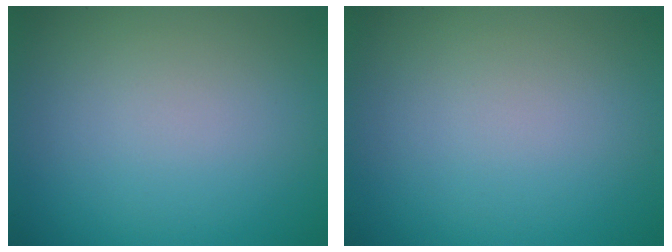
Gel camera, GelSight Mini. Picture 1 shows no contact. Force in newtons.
{"total": 0.0}